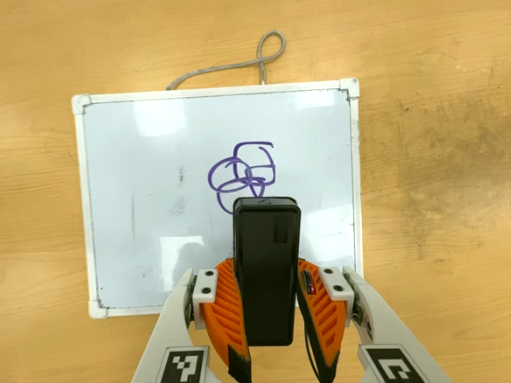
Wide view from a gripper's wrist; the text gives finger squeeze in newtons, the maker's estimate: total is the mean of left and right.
{"total": 8.9, "left": 7.3, "right": 10.5}